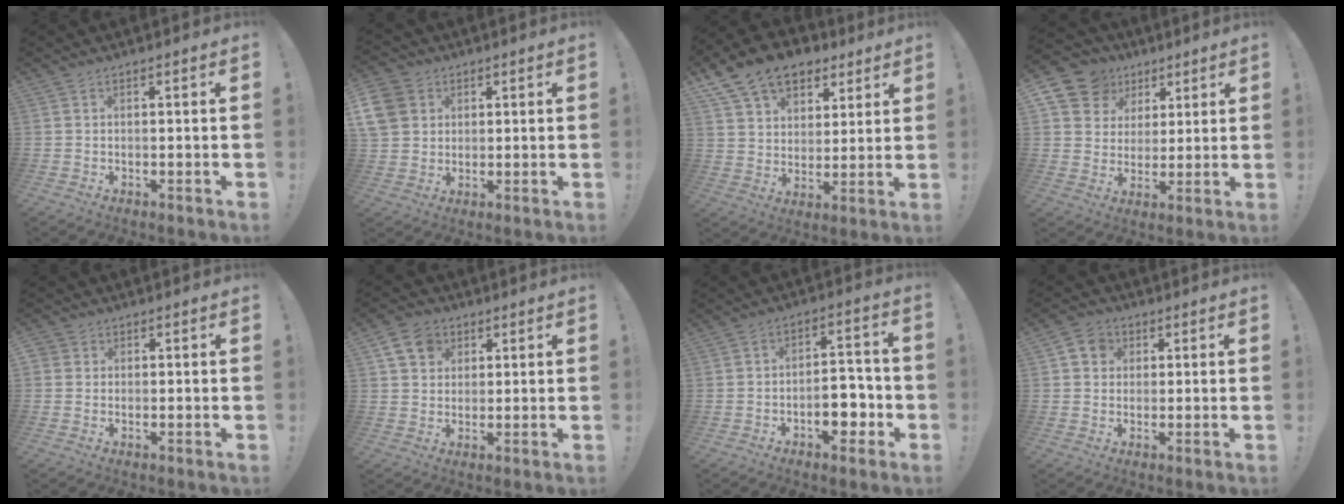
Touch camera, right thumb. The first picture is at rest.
{"total": 9.1, "force": [3.3, 7.7, 3.6], "torque": [-0.078, -0.014, 0.068]}
{"total": 14.2, "force": [9.0, 9.6, 5.4], "torque": [-0.093, -0.049, 0.173]}
{"total": 11.4, "force": [5.8, 9.3, 3.0], "torque": [-0.058, -0.031, 0.120]}
{"total": 1.5, "force": [0.4, 1.4, 0.3], "torque": [0.000, 0.001, 0.006]}
{"total": 8.9, "force": [4.2, 7.0, 3.7], "torque": [-0.064, -0.008, 0.084]}
{"total": 10.2, "force": [-3.8, 5.8, 7.6], "torque": [-0.088, 0.027, -0.061]}
{"total": 5.8, "force": [1.6, 5.0, 2.5], "torque": [-0.039, 0.008, 0.032]}